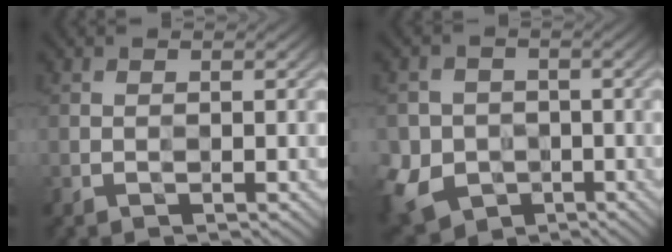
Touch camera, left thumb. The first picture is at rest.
{"total": 7.0, "force": [-2.2, 6.3, 1.8], "torque": [-0.068, -0.021, -0.058]}